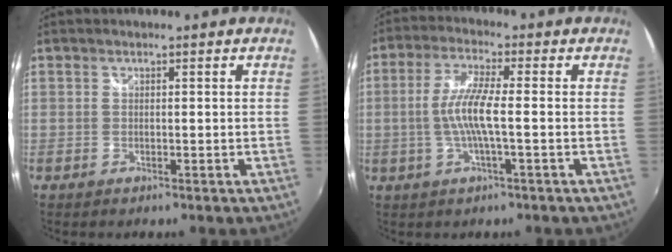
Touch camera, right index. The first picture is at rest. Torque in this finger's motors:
{"motor_torque": [0.91, -0.35, 0.51, 0.15]}